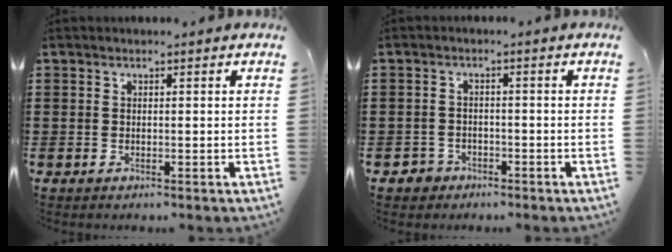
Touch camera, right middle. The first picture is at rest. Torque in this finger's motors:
{"motor_torque": [1.63, 0.21, 0.18, 0.01]}